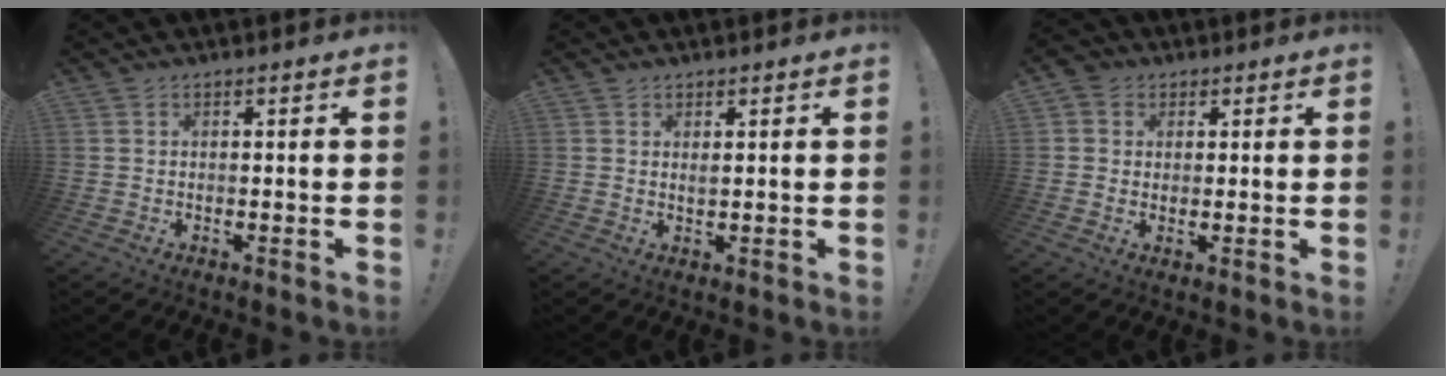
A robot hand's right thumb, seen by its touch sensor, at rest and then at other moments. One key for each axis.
{"total": 1.3, "fx": 1.0, "fy": 0.5, "fz": 0.8, "tx": -0.003, "ty": -0.006, "tz": 0.015}
{"total": 4.7, "fx": 1.1, "fy": 4.4, "fz": 1.4, "tx": -0.014, "ty": -0.002, "tz": 0.021}